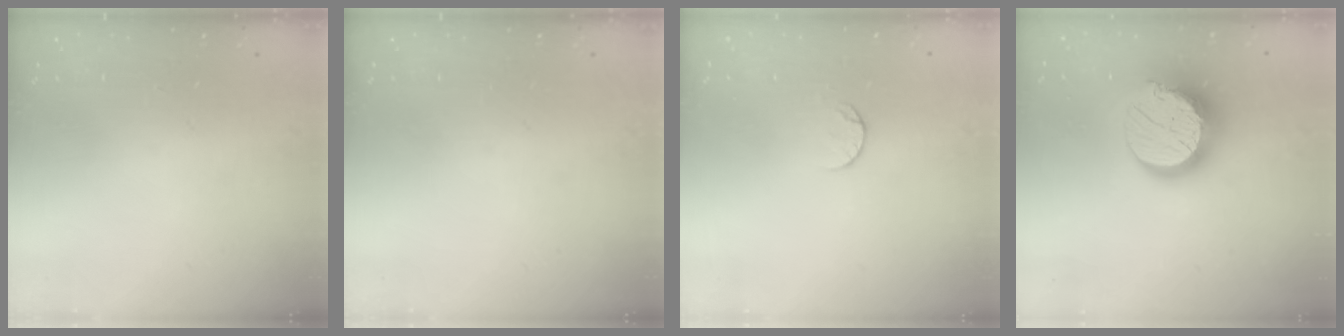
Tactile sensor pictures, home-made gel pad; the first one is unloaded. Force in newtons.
{"total": 0.0}
{"total": 5.6, "press": 5.5, "slide": 0.6}
{"total": 15.8, "press": 15.7, "slide": 1.2}